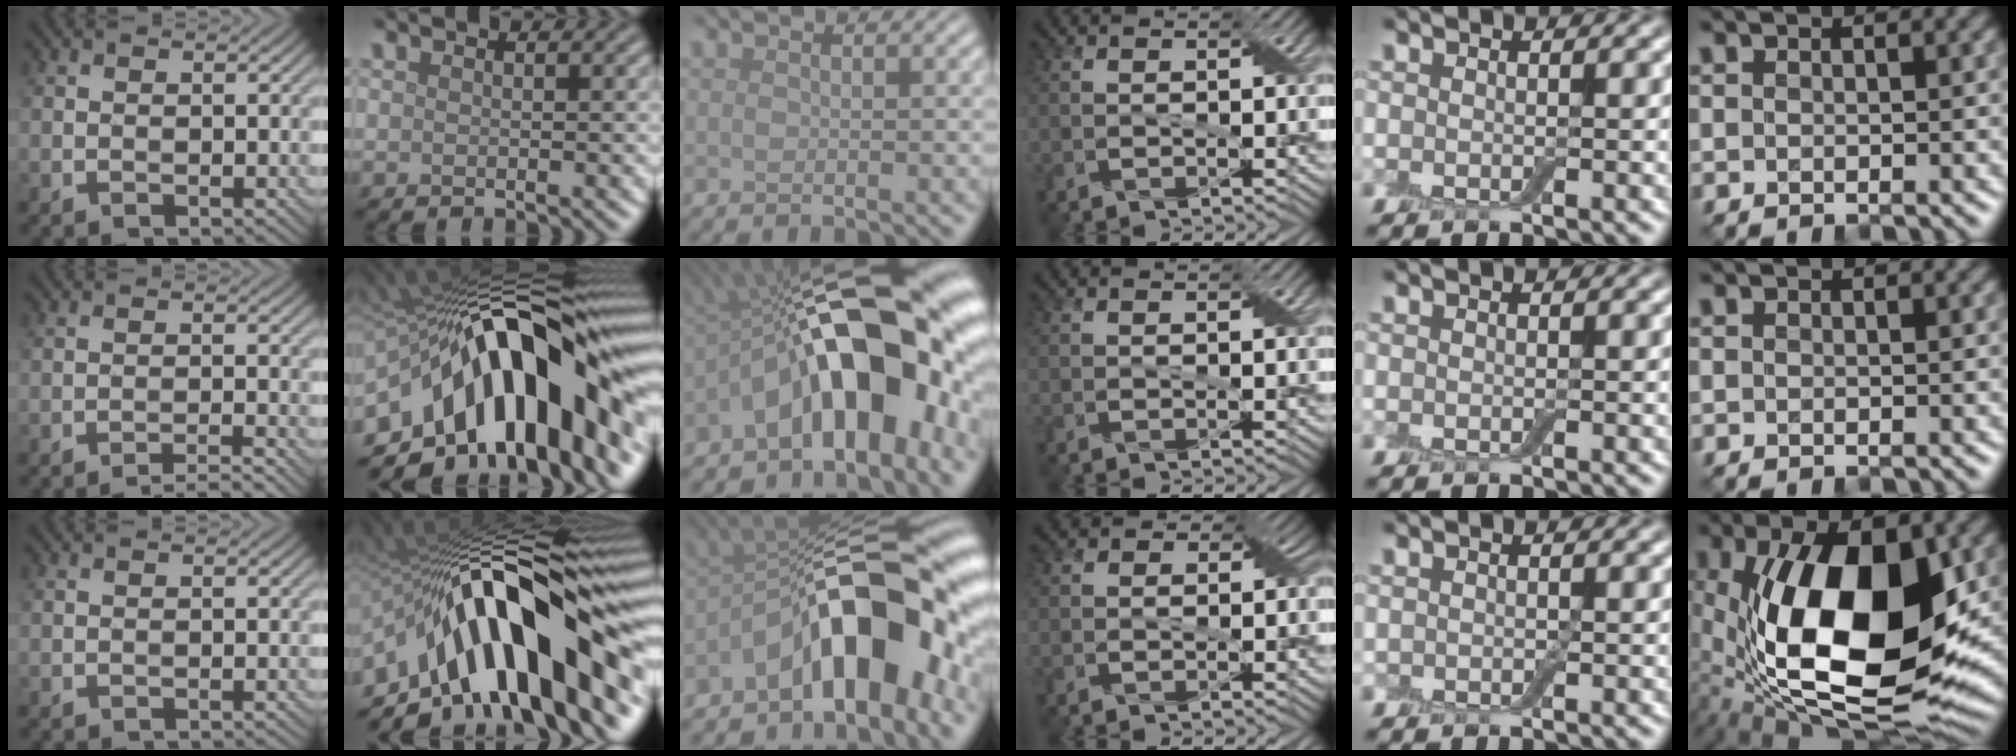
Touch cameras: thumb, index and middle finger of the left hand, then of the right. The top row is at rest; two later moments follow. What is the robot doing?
{"motion": "wrap", "object": "cling film"}